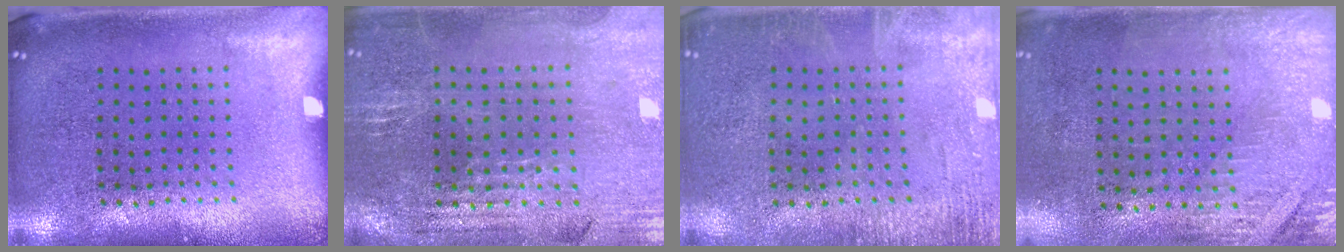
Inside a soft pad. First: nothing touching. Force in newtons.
{"total": 1.8, "press": 1.7, "slide": 0.4}
{"total": 2.2, "press": 2.2, "slide": 0.3}
{"total": 2.9, "press": 2.5, "slide": 1.4}